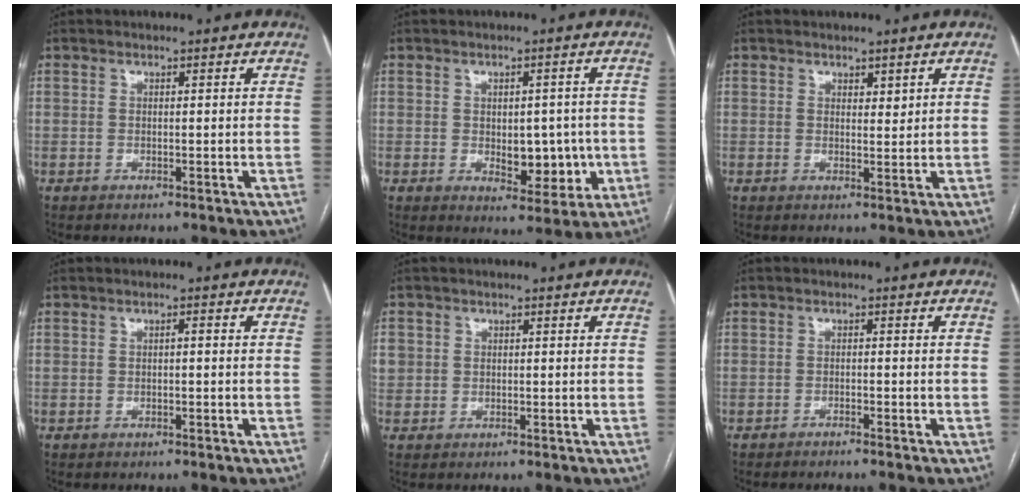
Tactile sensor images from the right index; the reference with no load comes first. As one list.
[{"total": 7.1, "force": [-0.8, 4.0, 5.7], "torque": [-0.062, 0.005, 0.002]}, {"total": 1.6, "force": [1.2, 0.8, 0.8], "torque": [-0.012, -0.004, 0.021]}, {"total": 0.5, "force": [0.0, 0.2, 0.5], "torque": [-0.010, 0.002, -0.001]}, {"total": 3.6, "force": [0.5, 3.4, 1.1], "torque": [-0.034, 0.015, 0.018]}, {"total": 1.8, "force": [-1.7, -0.2, 0.7], "torque": [-0.009, 0.000, -0.024]}]